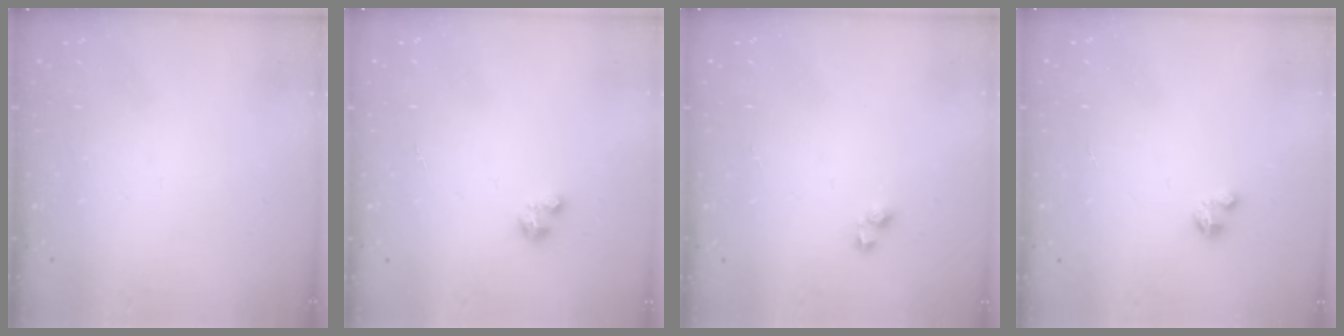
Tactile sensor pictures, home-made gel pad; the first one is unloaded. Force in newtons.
{"total": 2.0, "press": 2.0, "slide": 0.2}
{"total": 2.9, "press": 2.9, "slide": 0.2}
{"total": 1.2, "press": 1.2, "slide": 0.2}